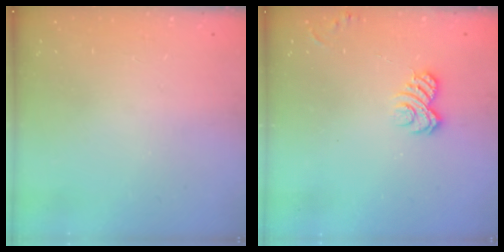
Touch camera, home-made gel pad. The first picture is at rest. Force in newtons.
{"total": 4.7, "press": 4.5, "slide": 1.3}